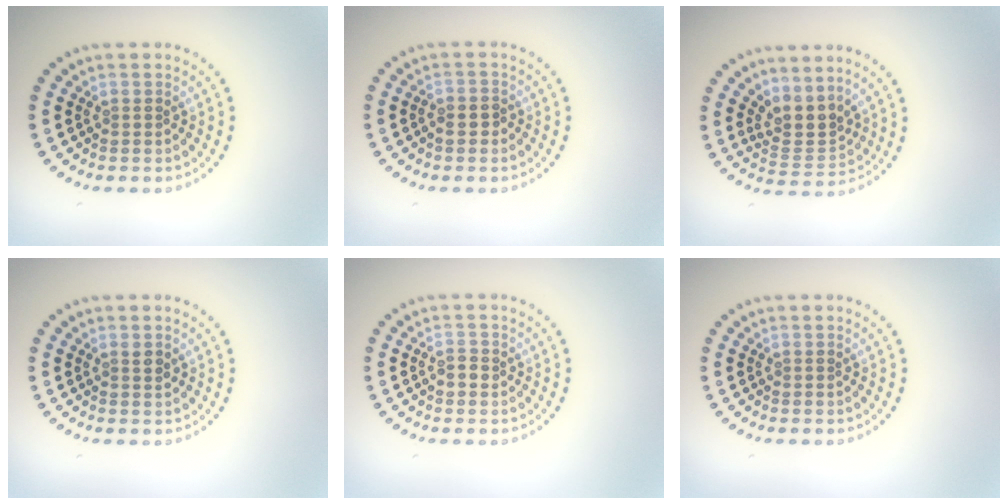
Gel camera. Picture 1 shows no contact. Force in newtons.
{"total": 1.1, "press": 1.0, "slide": 0.6}
{"total": 3.0, "press": 2.1, "slide": 2.1}
{"total": 0.9, "press": 0.8, "slide": 0.4}
{"total": 1.3, "press": 1.3, "slide": 0.2}
{"total": 0.0}